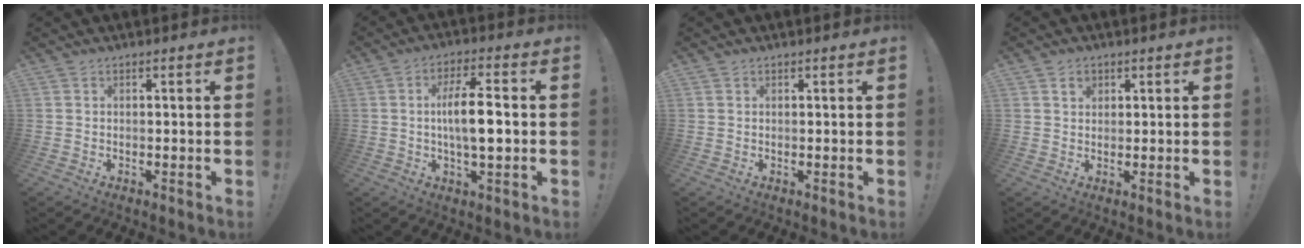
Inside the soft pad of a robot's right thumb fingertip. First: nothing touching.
{"total": 10.5, "force": [-0.6, 2.9, 10.1], "torque": [-0.178, 0.006, -0.018]}
{"total": 0.0}
{"total": 2.5, "force": [1.3, 1.9, 1.1], "torque": [-0.003, -0.005, 0.020]}